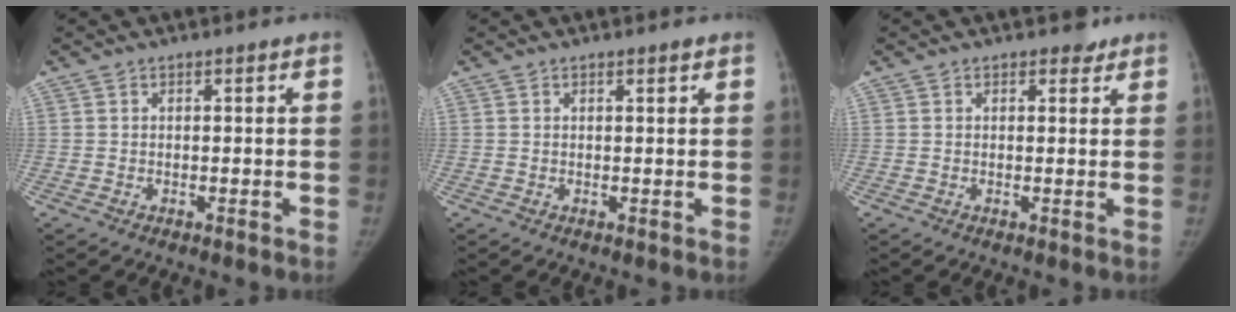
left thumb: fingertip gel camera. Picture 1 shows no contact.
{"total": 0.5, "force": [0.4, 0.1, 0.3], "torque": [-0.006, -0.003, 0.006]}
{"total": 1.6, "force": [1.2, 1.0, 0.3], "torque": [0.010, -0.006, 0.009]}